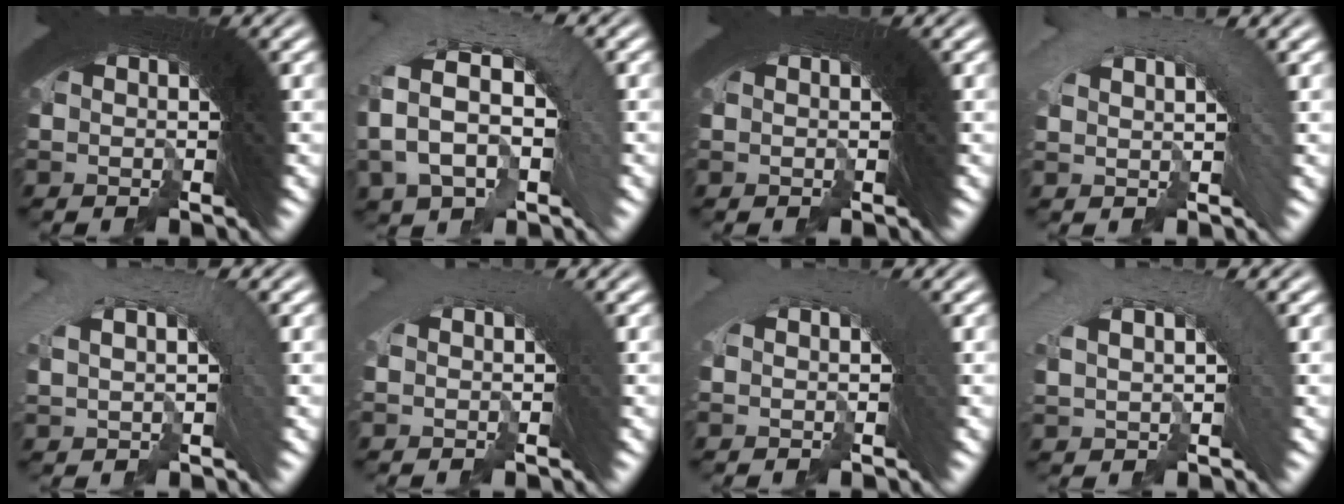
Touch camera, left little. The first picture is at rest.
{"total": 5.3, "force": [-3.1, 4.1, 1.0], "torque": [-0.030, 0.011, -0.062]}
{"total": 1.1, "force": [-0.6, -0.4, -0.7], "torque": [0.007, -0.005, -0.006]}
{"total": 2.8, "force": [-2.3, 1.6, -0.3], "torque": [0.001, -0.002, -0.037]}
{"total": 3.5, "force": [-2.4, 2.6, 0.4], "torque": [-0.008, 0.008, -0.042]}
{"total": 3.4, "force": [-2.8, 0.3, -2.0], "torque": [0.028, -0.003, -0.044]}
{"total": 3.2, "force": [-2.6, 0.6, -1.7], "torque": [0.027, -0.002, -0.042]}
{"total": 3.8, "force": [-2.4, 2.9, 0.5], "torque": [-0.014, 0.006, -0.042]}